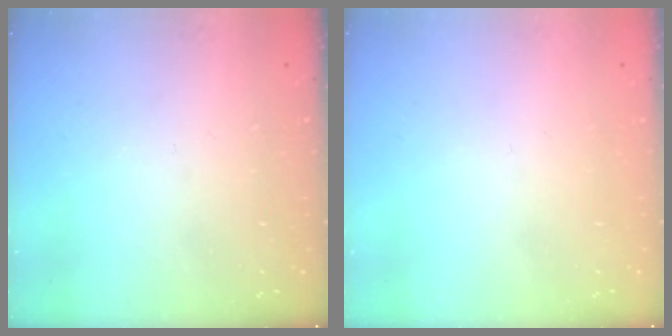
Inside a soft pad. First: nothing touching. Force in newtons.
{"total": 1.7, "press": 1.7, "slide": 0.1}